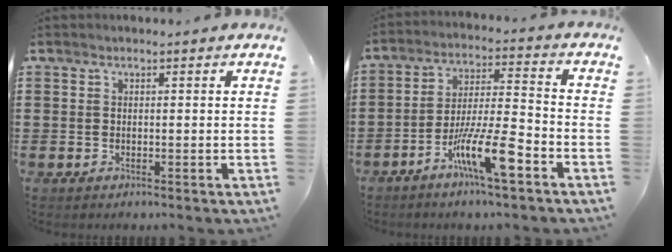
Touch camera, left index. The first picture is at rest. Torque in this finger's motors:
{"motor_torque": [1.51, 0.63, 0.42, 0.21]}